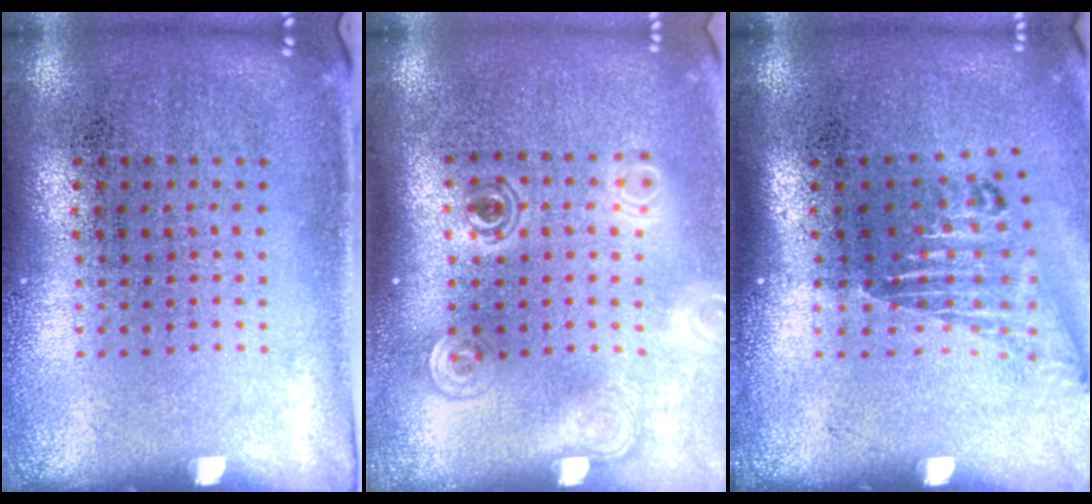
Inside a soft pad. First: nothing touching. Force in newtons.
{"total": 1.8, "press": 1.4, "slide": 1.2}
{"total": 1.6, "press": 1.3, "slide": 0.9}